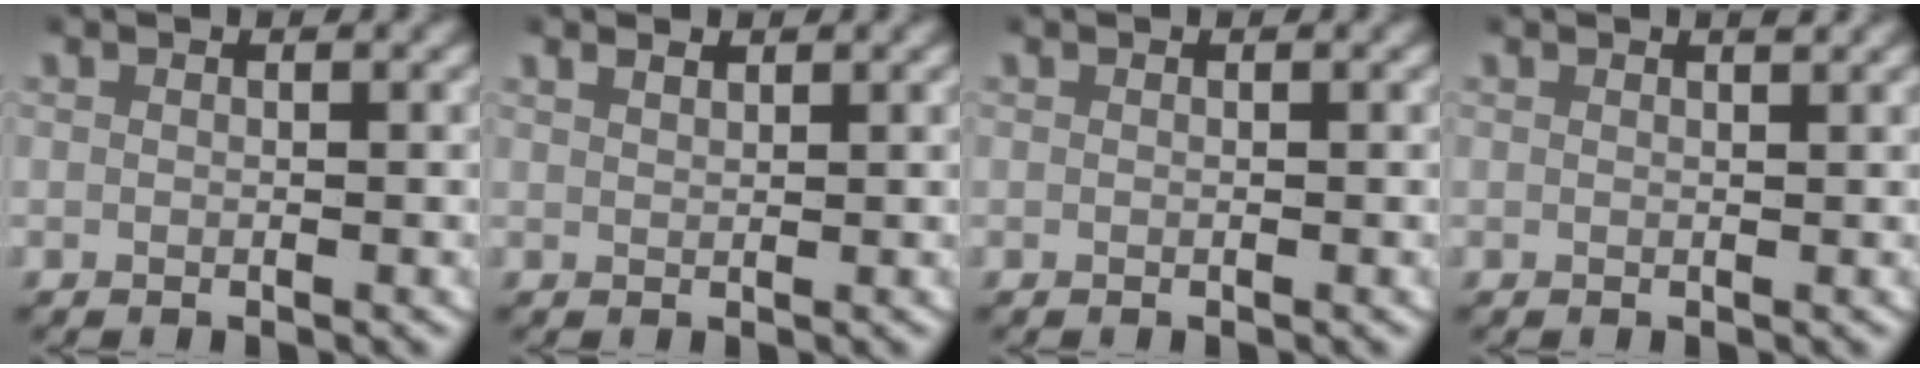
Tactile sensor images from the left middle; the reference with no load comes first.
{"total": 1.2, "force": [1.1, 0.3, 0.4], "torque": [-0.003, 0.000, 0.022]}
{"total": 0.0}
{"total": 0.7, "force": [0.6, -0.1, 0.3], "torque": [0.001, 0.000, 0.007]}